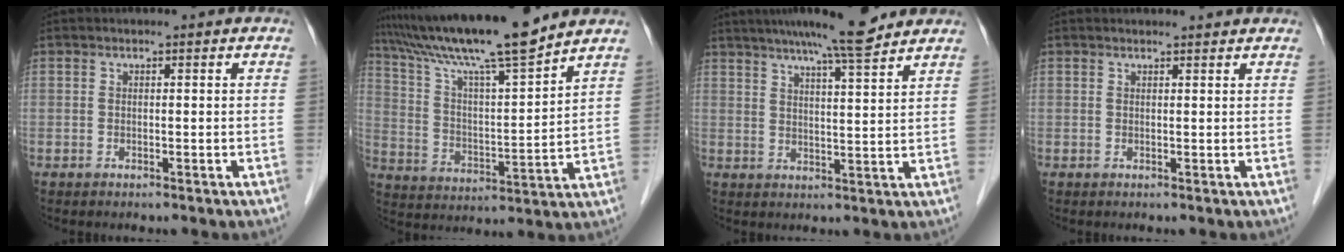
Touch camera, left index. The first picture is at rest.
{"total": 16.5, "force": [14.1, -0.6, 8.6], "torque": [-0.154, 0.004, 0.242]}
{"total": 11.0, "force": [9.3, 0.2, 5.8], "torque": [-0.093, 0.013, 0.132]}
{"total": 2.8, "force": [2.8, 0.3, 0.4], "torque": [-0.013, 0.011, 0.031]}